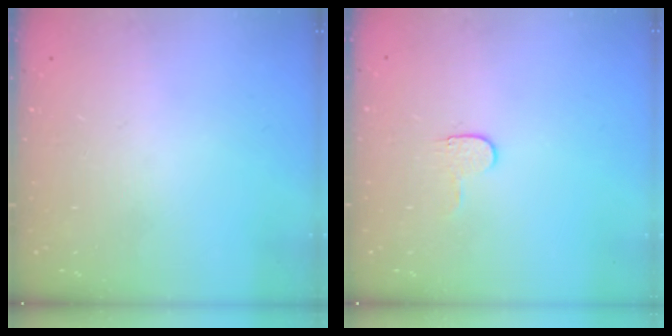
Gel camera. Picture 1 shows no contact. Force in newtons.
{"total": 3.6, "press": 3.6, "slide": 0.3}